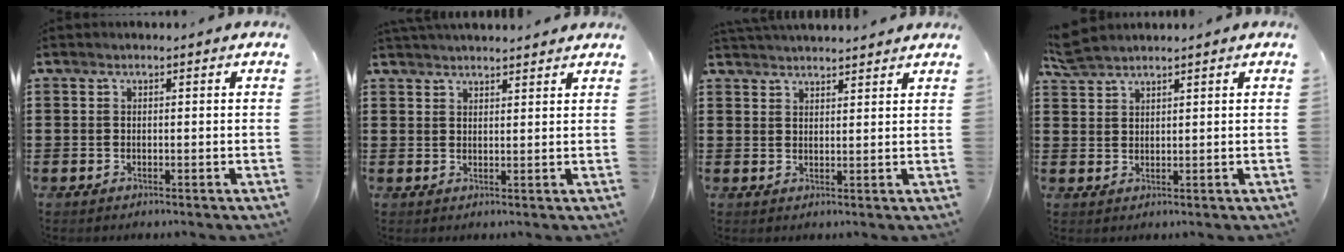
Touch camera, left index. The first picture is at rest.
{"total": 2.2, "force": [2.2, 0.0, 0.0], "torque": [-0.006, -0.001, 0.043]}
{"total": 2.5, "force": [2.5, -0.1, 0.0], "torque": [-0.007, -0.005, 0.049]}
{"total": 2.9, "force": [2.8, 0.3, 0.9], "torque": [-0.025, 0.000, 0.054]}